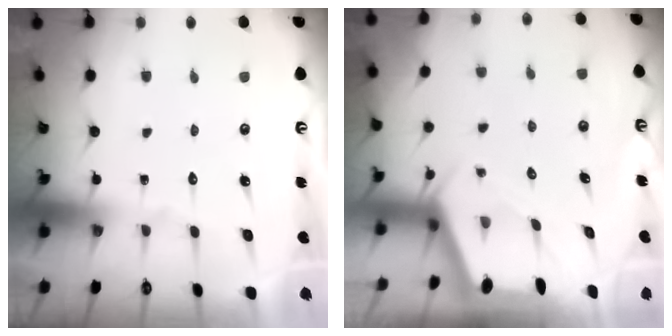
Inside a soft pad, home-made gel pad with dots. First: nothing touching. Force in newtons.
{"total": 1.9, "press": 1.9, "slide": 0.3}